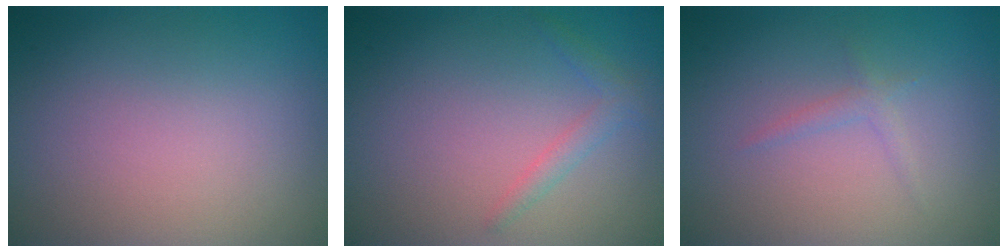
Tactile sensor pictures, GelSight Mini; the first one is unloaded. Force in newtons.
{"total": 1.5, "press": 1.5, "slide": 0.1}
{"total": 0.9, "press": 0.9, "slide": 0.1}